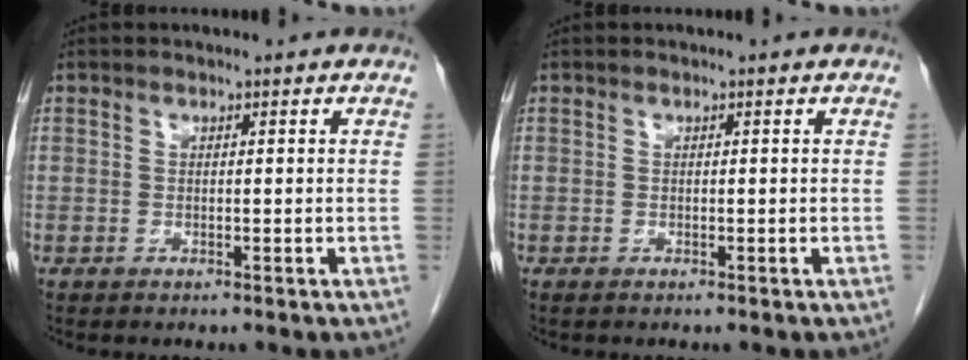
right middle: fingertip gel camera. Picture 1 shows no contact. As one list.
[{"total": 0.0}]